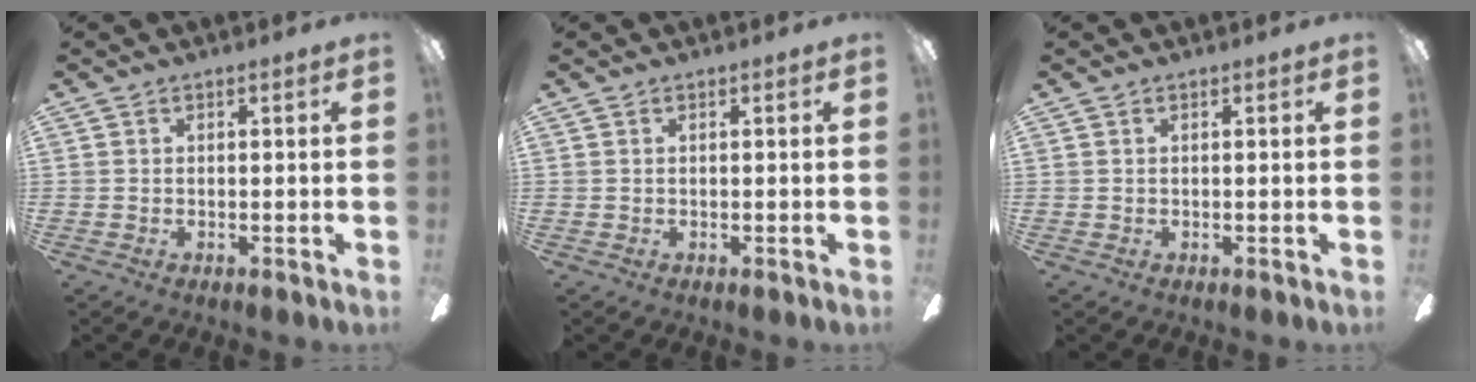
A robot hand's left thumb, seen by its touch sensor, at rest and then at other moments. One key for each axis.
{"total": 0.6, "fx": -0.5, "fy": 0.1, "fz": 0.4, "tx": -0.006, "ty": 0.001, "tz": -0.009}
{"total": 0.6, "fx": -0.4, "fy": 0.1, "fz": 0.5, "tx": -0.008, "ty": 0.003, "tz": -0.009}